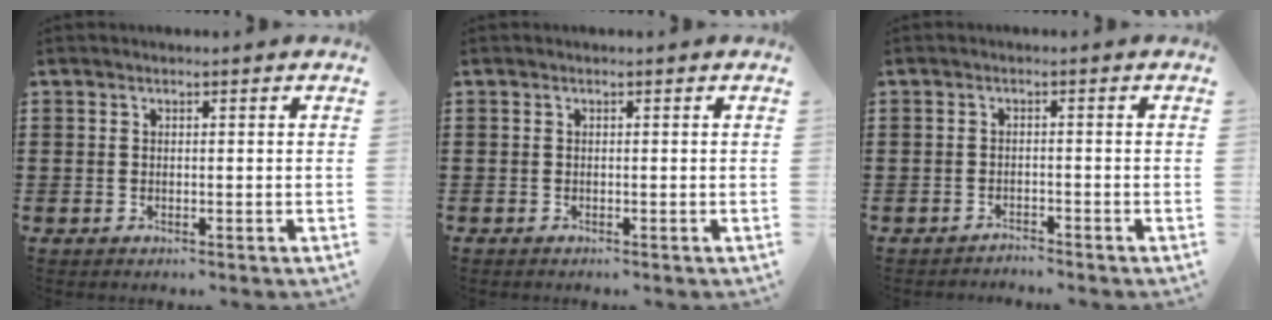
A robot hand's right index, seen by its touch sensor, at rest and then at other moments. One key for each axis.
{"total": 0.0}
{"total": 1.5, "fx": -1.5, "fy": 0.1, "fz": -0.1, "tx": -0.003, "ty": 0.004, "tz": -0.034}